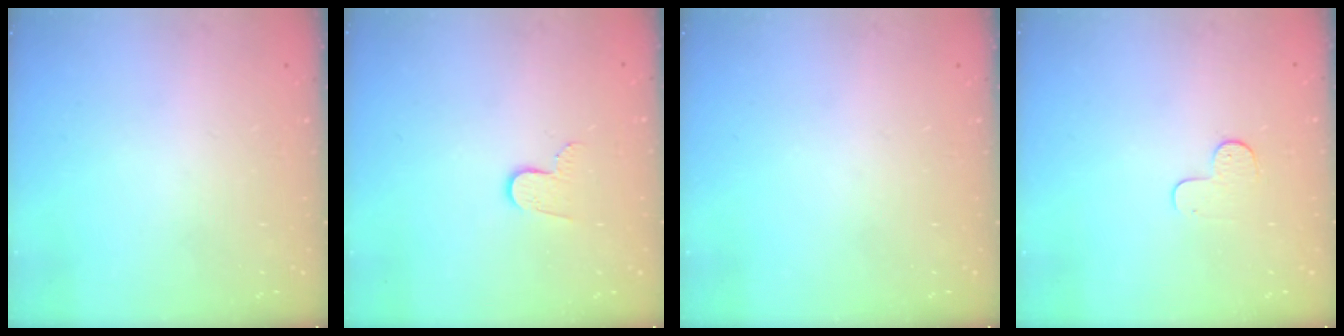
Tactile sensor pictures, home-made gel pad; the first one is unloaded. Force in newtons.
{"total": 6.0, "press": 6.0, "slide": 0.4}
{"total": 0.0}
{"total": 4.8, "press": 4.8, "slide": 0.5}